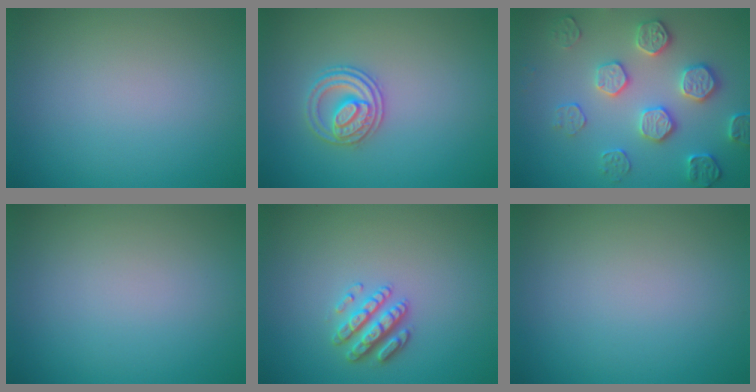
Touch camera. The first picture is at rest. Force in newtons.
{"total": 2.6, "press": 2.5, "slide": 0.7}
{"total": 3.9, "press": 3.6, "slide": 1.7}
{"total": 0.0}
{"total": 2.8, "press": 2.7, "slide": 0.8}
{"total": 0.0}